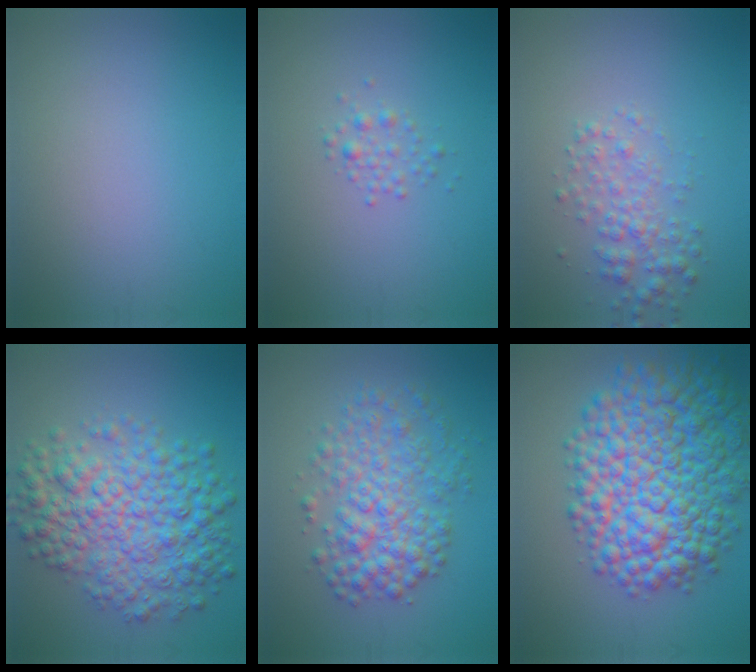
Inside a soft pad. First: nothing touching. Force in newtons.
{"total": 1.2, "press": 1.2, "slide": 0.1}
{"total": 2.7, "press": 2.7, "slide": 0.0}
{"total": 8.5, "press": 8.5, "slide": 0.0}
{"total": 5.6, "press": 5.6, "slide": 0.1}
{"total": 12.7, "press": 12.7, "slide": 0.3}